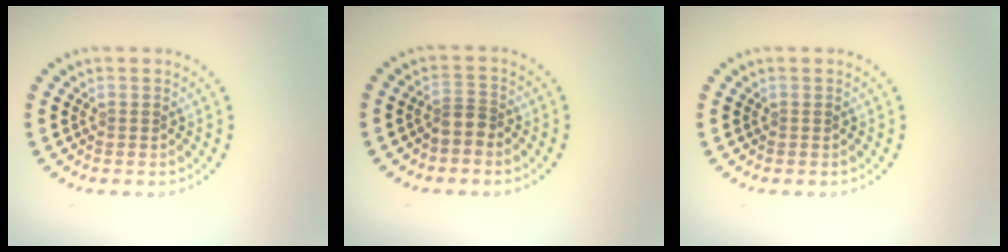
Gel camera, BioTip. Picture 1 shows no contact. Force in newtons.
{"total": 1.9, "press": 1.5, "slide": 1.2}
{"total": 0.0}